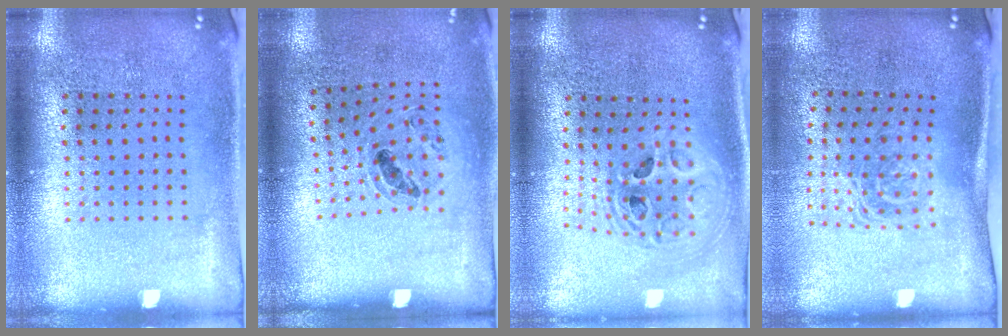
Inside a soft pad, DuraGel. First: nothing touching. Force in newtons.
{"total": 1.0, "press": 0.8, "slide": 0.5}
{"total": 2.1, "press": 1.7, "slide": 1.2}
{"total": 1.7, "press": 1.1, "slide": 1.3}